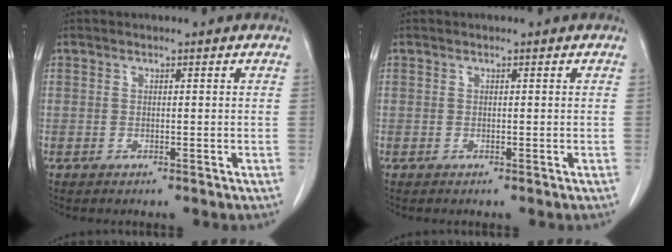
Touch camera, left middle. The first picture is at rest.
{"total": 0.0}